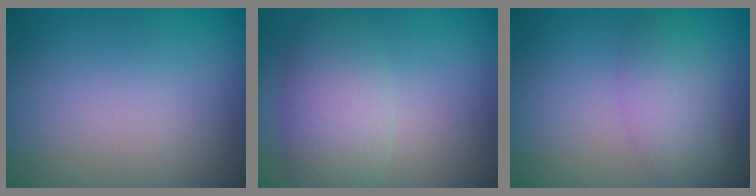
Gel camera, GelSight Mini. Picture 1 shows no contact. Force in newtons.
{"total": 4.6, "press": 4.6, "slide": 0.2}
{"total": 3.0, "press": 3.0, "slide": 0.2}